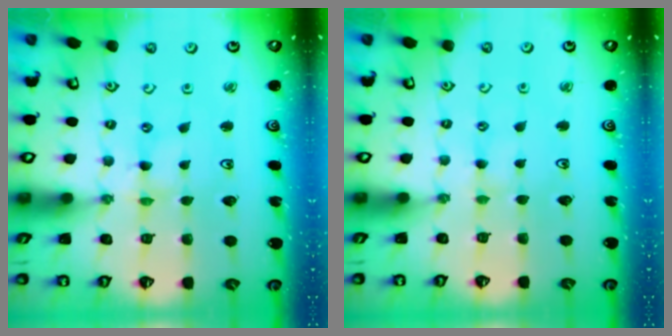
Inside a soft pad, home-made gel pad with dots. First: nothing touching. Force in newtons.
{"total": 1.7, "press": 1.7, "slide": 0.4}